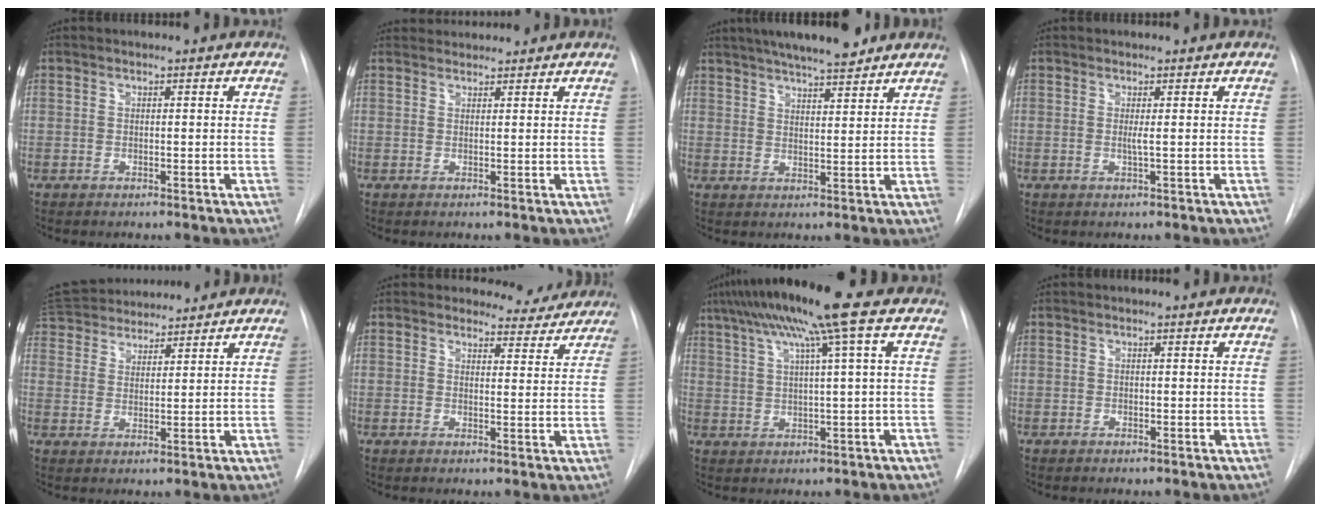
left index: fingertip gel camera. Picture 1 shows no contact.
{"total": 3.7, "force": [3.7, 0.5, 0.1], "torque": [-0.006, 0.030, 0.061]}
{"total": 12.5, "force": [10.4, 1.9, 6.6], "torque": [-0.110, 0.019, 0.158]}
{"total": 0.9, "force": [0.2, -0.2, 0.8], "torque": [-0.021, -0.002, 0.004]}
{"total": 16.2, "force": [14.6, 4.8, 5.2], "torque": [-0.128, 0.050, 0.249]}
{"total": 5.3, "force": [5.0, 1.6, -0.4], "torque": [0.016, -0.016, 0.049]}
{"total": 11.9, "force": [6.9, -1.5, 9.6], "torque": [-0.158, 0.026, 0.109]}
{"total": 0.0}